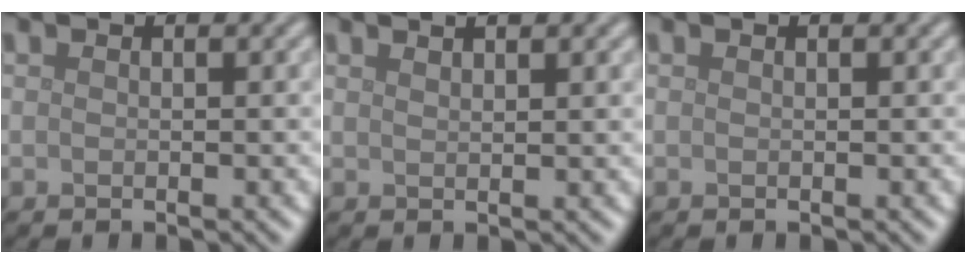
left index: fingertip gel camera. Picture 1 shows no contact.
{"total": 1.6, "force": [1.3, 0.4, 0.9], "torque": [-0.008, 0.006, 0.014]}
{"total": 0.0}